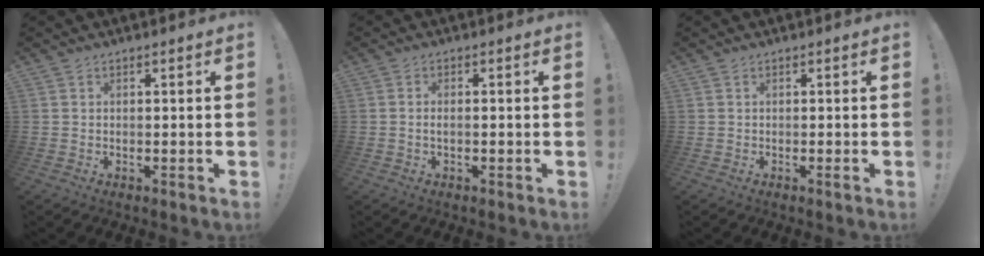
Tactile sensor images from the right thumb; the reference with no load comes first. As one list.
[{"total": 1.7, "force": [-0.7, 0.6, 1.4], "torque": [-0.032, 0.007, -0.010]}, {"total": 0.9, "force": [-0.1, -0.1, 0.9], "torque": [-0.015, -0.001, -0.003]}]